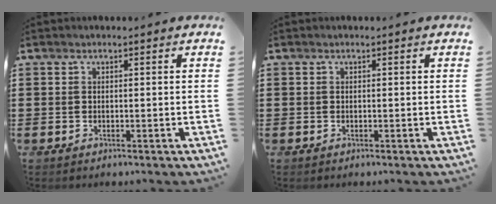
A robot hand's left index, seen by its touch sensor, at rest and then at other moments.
{"total": 0.0}